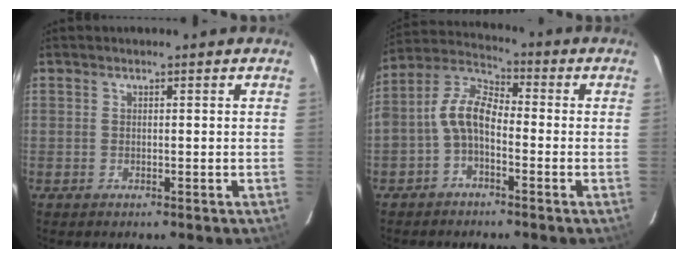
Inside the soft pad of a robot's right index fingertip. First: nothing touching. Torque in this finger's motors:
{"motor_torque": [0.62, -0.30, 0.42, 0.16]}